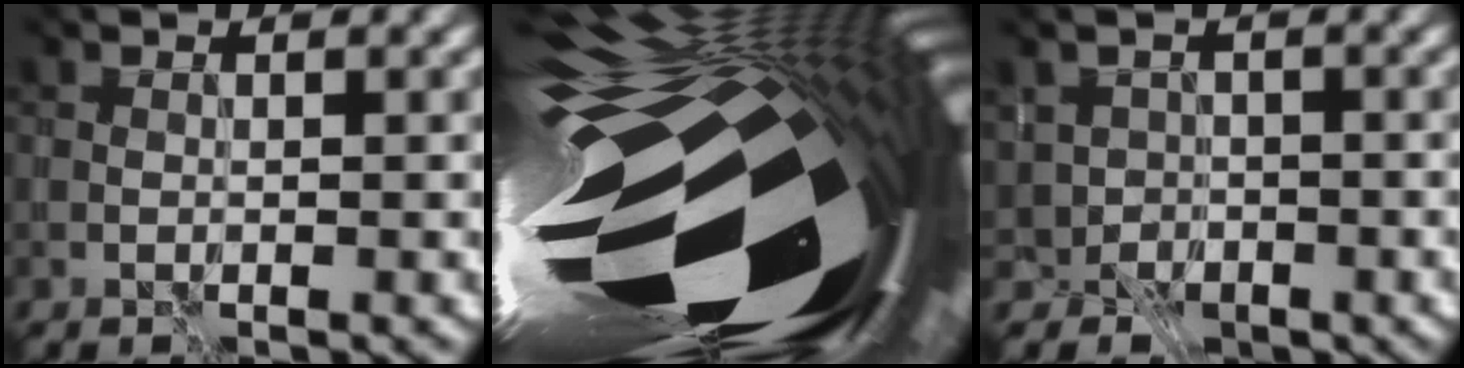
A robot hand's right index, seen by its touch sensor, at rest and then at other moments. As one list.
[{"total": 21.5, "force": [-3.7, 10.7, 18.2], "torque": [-0.327, -0.045, -0.047]}, {"total": 3.5, "force": [-1.3, 3.2, 0.1], "torque": [0.013, 0.004, -0.024]}]